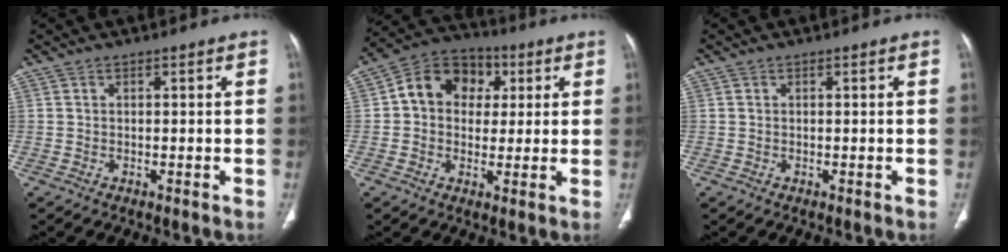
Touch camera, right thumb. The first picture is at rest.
{"total": 11.6, "force": [2.4, 9.5, 6.3], "torque": [-0.068, 0.017, 0.026]}
{"total": 0.0}